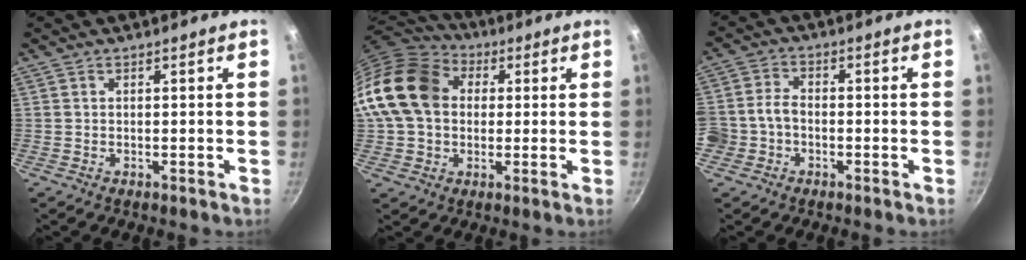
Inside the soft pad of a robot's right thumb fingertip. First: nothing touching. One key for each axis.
{"total": 18.0, "fx": 2.7, "fy": 14.0, "fz": 11.0, "tx": -0.192, "ty": 0.034, "tz": 0.036}
{"total": 5.6, "fx": -1.9, "fy": 4.5, "fz": 2.8, "tx": -0.046, "ty": 0.029, "tz": -0.044}